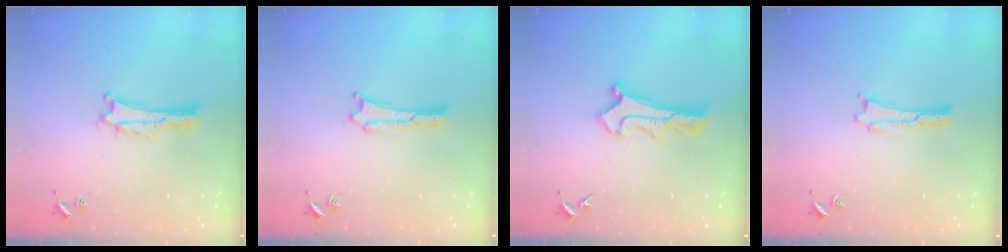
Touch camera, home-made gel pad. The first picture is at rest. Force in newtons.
{"total": 0.0}
{"total": 2.6, "press": 2.6, "slide": 0.2}
{"total": 0.0}